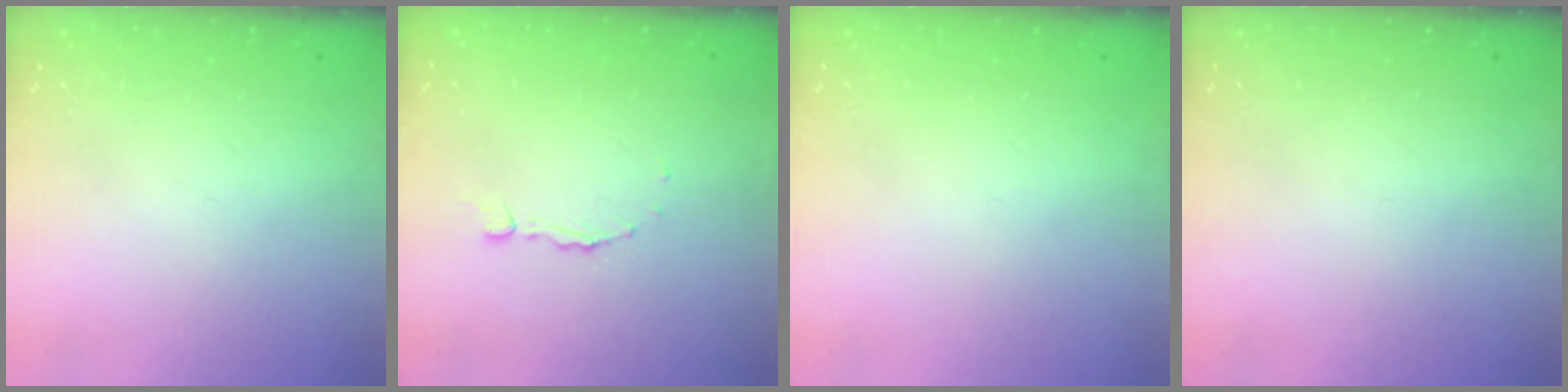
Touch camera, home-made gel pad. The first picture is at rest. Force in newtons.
{"total": 2.0, "press": 2.0, "slide": 0.3}
{"total": 0.0}
{"total": 0.0}